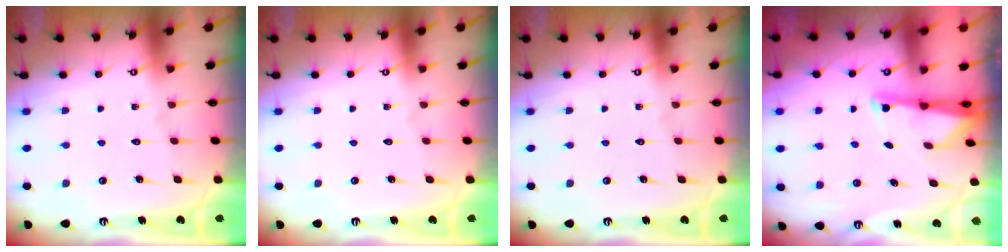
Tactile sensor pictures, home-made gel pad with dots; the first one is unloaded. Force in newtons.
{"total": 0.0}
{"total": 0.0}
{"total": 2.1, "press": 2.0, "slide": 0.4}